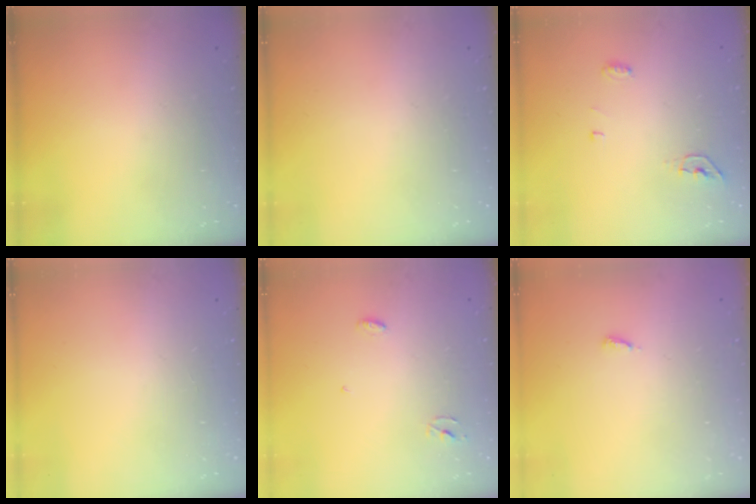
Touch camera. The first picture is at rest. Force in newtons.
{"total": 0.0}
{"total": 4.3, "press": 4.2, "slide": 1.0}
{"total": 0.0}
{"total": 3.3, "press": 3.3, "slide": 0.3}
{"total": 2.9, "press": 2.9, "slide": 0.2}